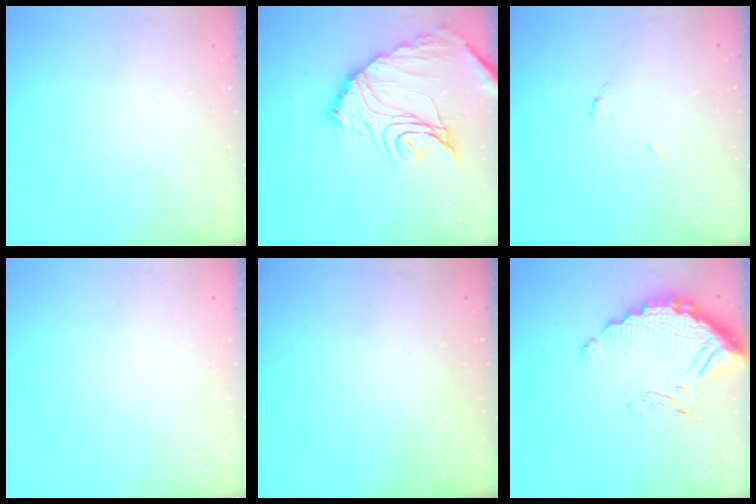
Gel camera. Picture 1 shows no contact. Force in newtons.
{"total": 20.8, "press": 20.7, "slide": 1.8}
{"total": 4.7, "press": 4.6, "slide": 0.3}
{"total": 0.0}
{"total": 3.0, "press": 3.0, "slide": 0.1}
{"total": 14.0, "press": 13.9, "slide": 0.9}